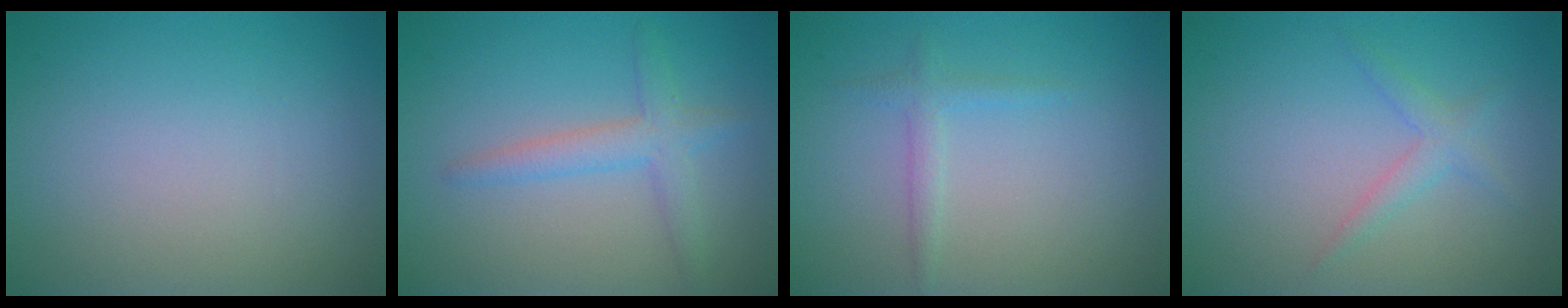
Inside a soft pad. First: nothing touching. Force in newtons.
{"total": 2.6, "press": 2.6, "slide": 0.1}
{"total": 1.3, "press": 1.3, "slide": 0.1}
{"total": 1.7, "press": 1.7, "slide": 0.1}